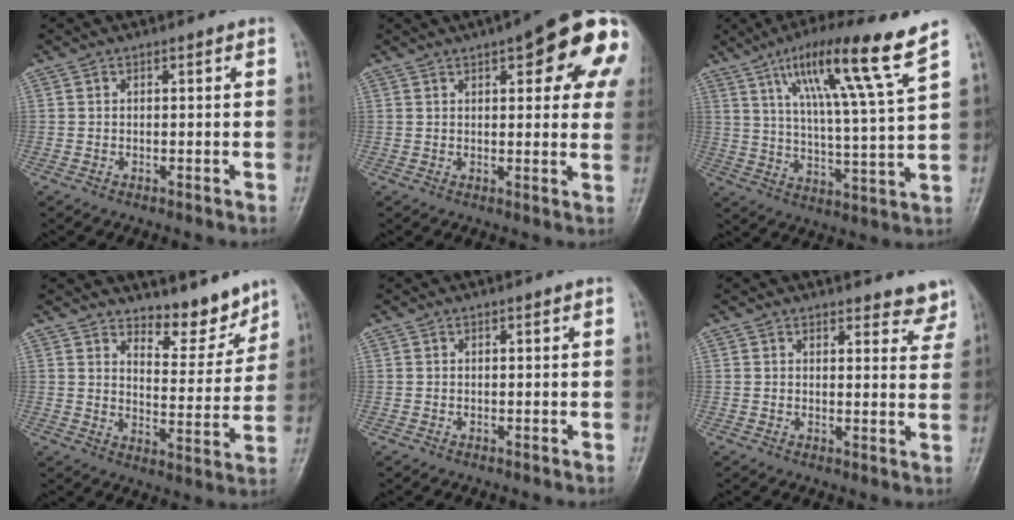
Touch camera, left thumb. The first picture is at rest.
{"total": 19.7, "force": [8.1, 6.9, 16.6], "torque": [-0.185, 0.001, 0.093]}
{"total": 16.2, "force": [9.6, -0.1, 13.0], "torque": [-0.214, -0.042, 0.158]}
{"total": 8.1, "force": [7.2, 2.8, 2.5], "torque": [-0.003, -0.066, 0.117]}
{"total": 0.0}
{"total": 5.6, "force": [5.2, 1.8, 0.7], "torque": [0.026, -0.035, 0.043]}